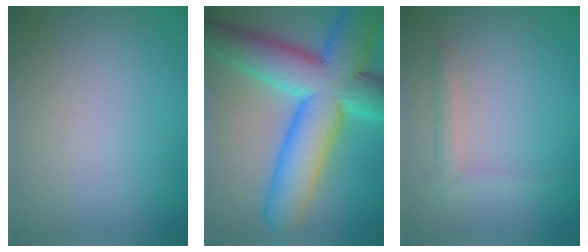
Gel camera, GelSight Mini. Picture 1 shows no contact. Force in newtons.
{"total": 14.3, "press": 14.3, "slide": 0.2}
{"total": 1.4, "press": 1.4, "slide": 0.1}